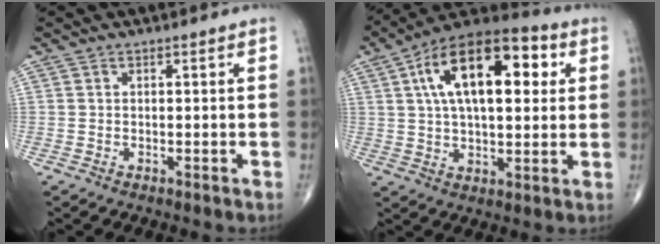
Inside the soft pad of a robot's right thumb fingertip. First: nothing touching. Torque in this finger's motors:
{"motor_torque": [0.00, 2.50, 1.70, 0.10, 0.55]}